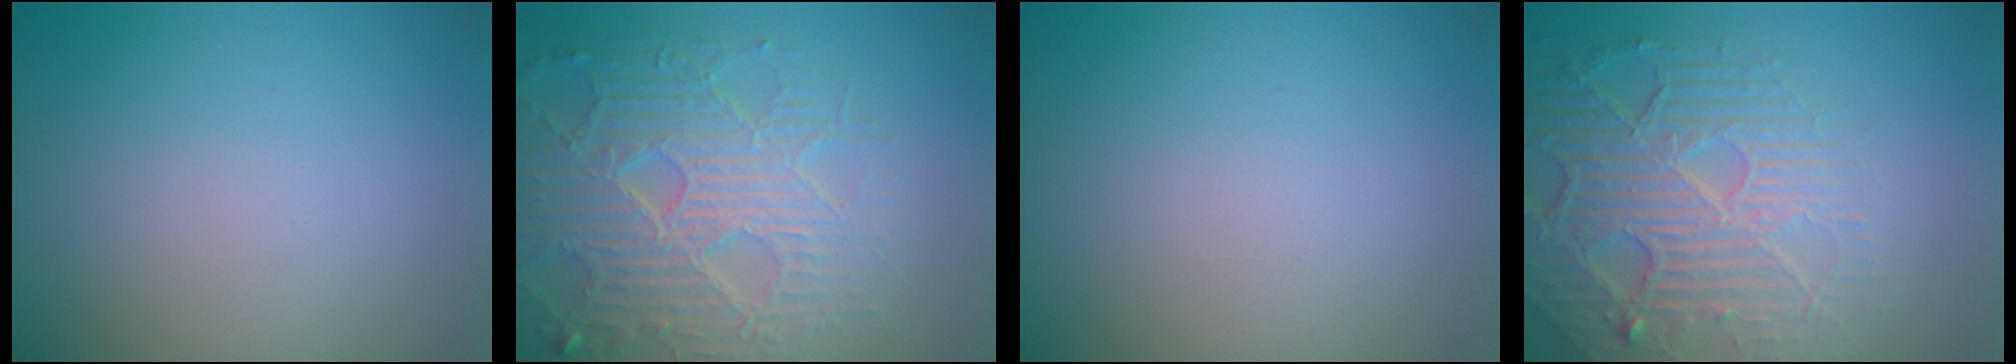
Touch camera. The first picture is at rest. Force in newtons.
{"total": 7.0, "press": 5.7, "slide": 4.0}
{"total": 0.0}
{"total": 7.5, "press": 5.4, "slide": 5.3}